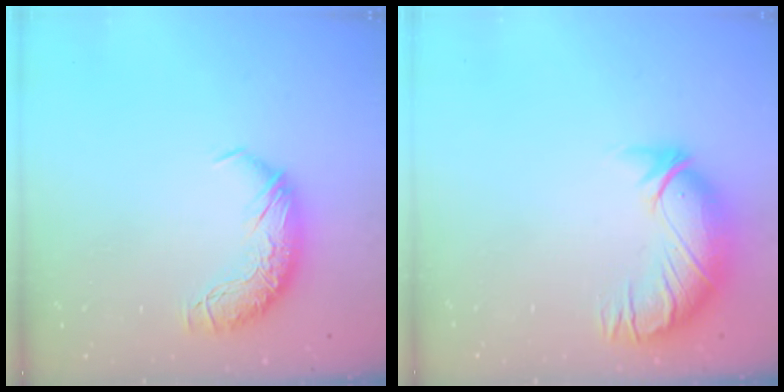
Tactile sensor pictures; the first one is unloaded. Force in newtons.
{"total": 3.0, "press": 0.5, "slide": 2.9}